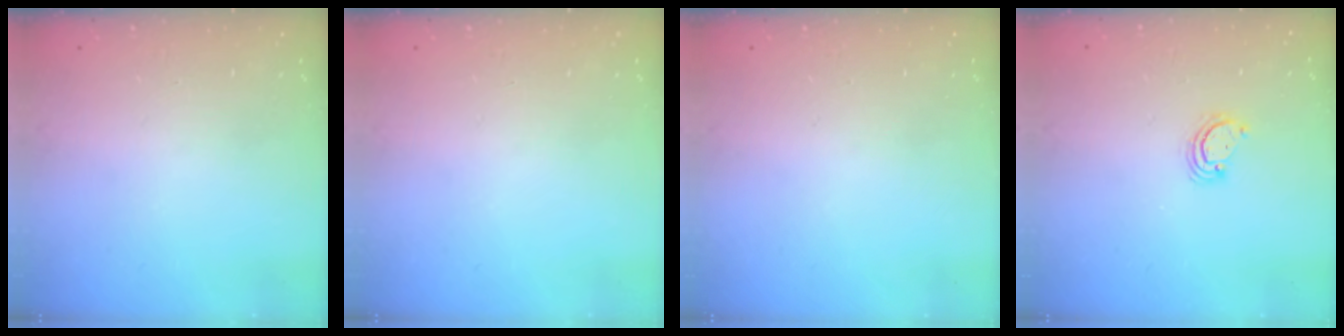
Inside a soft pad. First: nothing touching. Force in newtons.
{"total": 0.0}
{"total": 0.0}
{"total": 2.6, "press": 2.6, "slide": 0.3}